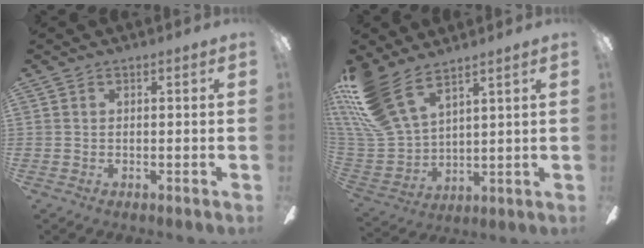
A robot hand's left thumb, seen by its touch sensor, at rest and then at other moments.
{"total": 16.2, "force": [11.4, 7.0, 9.1], "torque": [-0.233, -0.057, 0.215]}